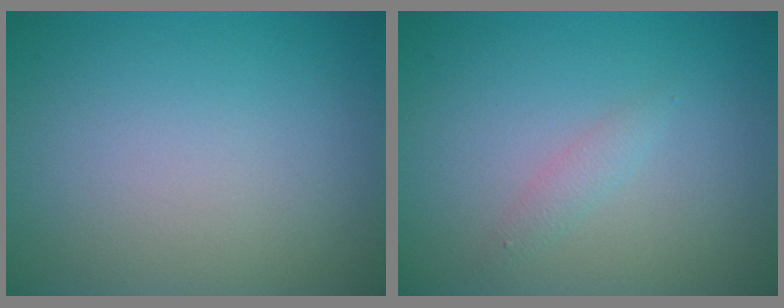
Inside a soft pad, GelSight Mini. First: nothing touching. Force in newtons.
{"total": 1.0, "press": 1.0, "slide": 0.0}